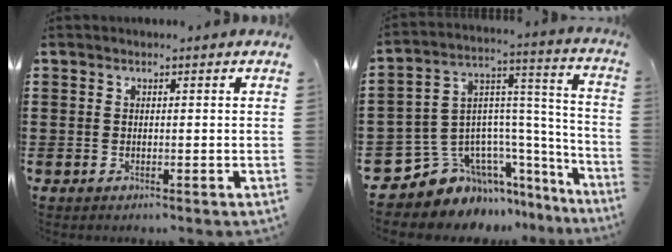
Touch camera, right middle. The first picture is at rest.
{"total": 9.1, "force": [-6.5, 6.1, 1.6], "torque": [-0.071, -0.013, -0.121]}